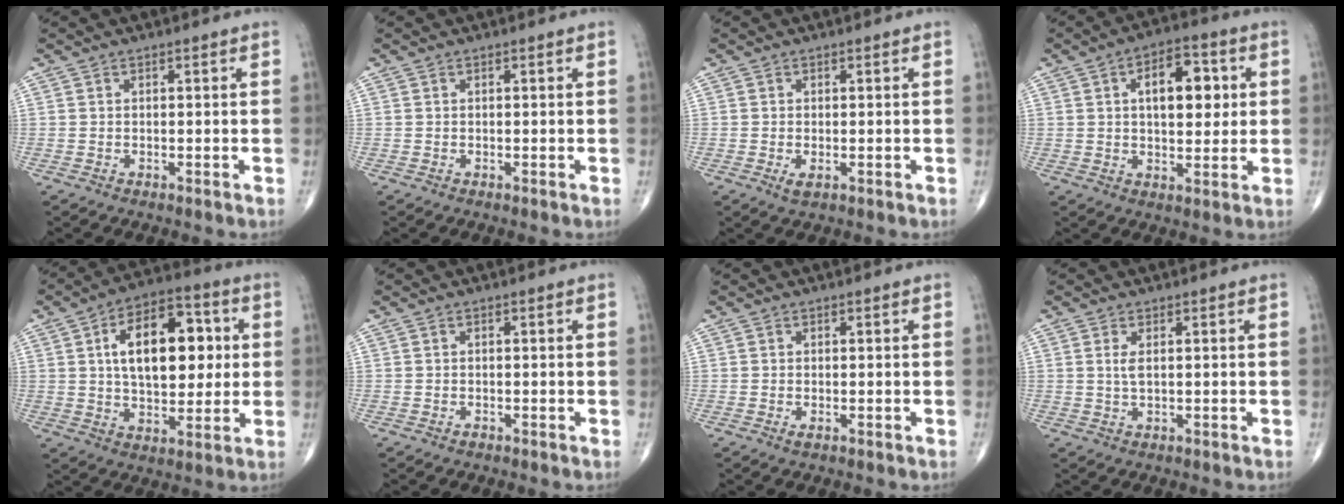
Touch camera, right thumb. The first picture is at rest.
{"total": 0.0}
{"total": 1.6, "force": [-0.5, 0.7, 1.4], "torque": [-0.027, -0.004, -0.006]}
{"total": 11.4, "force": [2.5, 6.1, 9.4], "torque": [-0.107, 0.004, 0.036]}
{"total": 17.8, "force": [3.3, 9.8, 14.5], "torque": [-0.193, 0.010, 0.051]}
{"total": 0.5, "force": [-0.4, 0.3, 0.2], "torque": [-0.001, 0.000, -0.008]}
{"total": 0.7, "force": [-0.3, 0.3, 0.6], "torque": [-0.012, -0.003, -0.006]}
{"total": 2.1, "force": [0.6, 0.7, 1.9], "torque": [-0.043, -0.003, 0.016]}